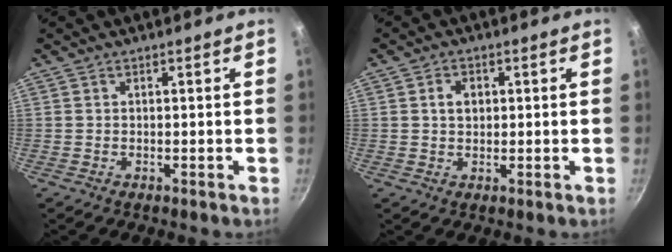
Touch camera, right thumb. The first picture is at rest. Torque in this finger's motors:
{"motor_torque": [-0.13, 0.06, 0.37, -0.01, 0.02]}